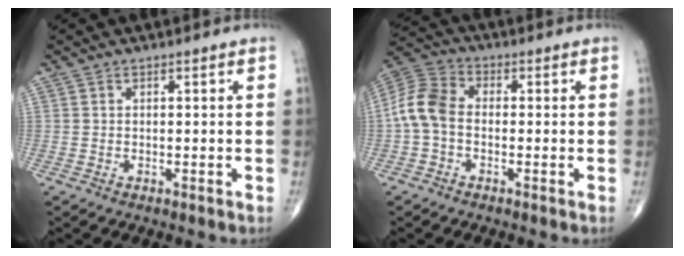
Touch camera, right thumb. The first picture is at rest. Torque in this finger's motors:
{"motor_torque": [-0.05, 0.29, 0.65, -0.22, 0.23]}